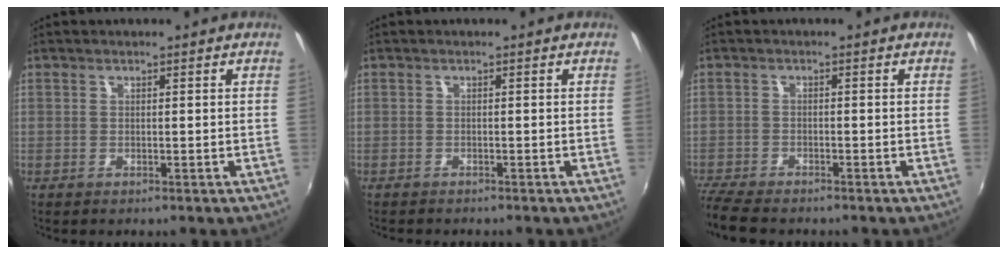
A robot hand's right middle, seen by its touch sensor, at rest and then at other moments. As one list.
[{"total": 1.8, "force": [-1.7, 0.4, 0.5], "torque": [-0.017, -0.010, -0.027]}, {"total": 7.1, "force": [-6.4, 1.4, 2.9], "torque": [-0.086, -0.033, -0.119]}]